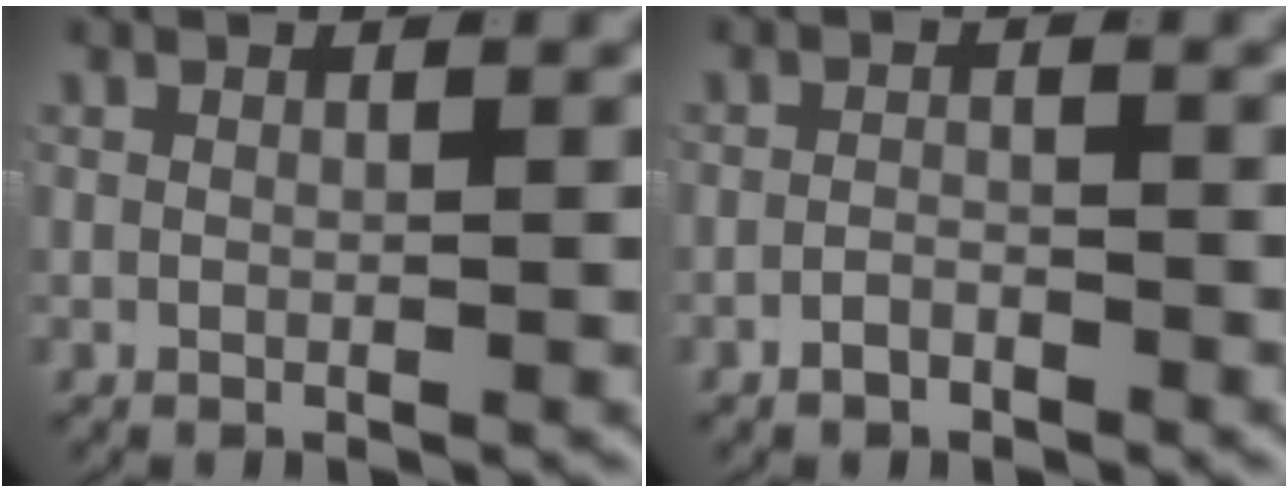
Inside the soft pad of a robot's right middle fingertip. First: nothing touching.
{"total": 1.5, "force": [-1.4, 0.5, 0.3], "torque": [-0.002, -0.002, -0.027]}